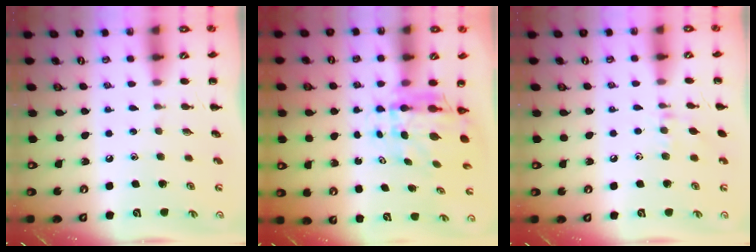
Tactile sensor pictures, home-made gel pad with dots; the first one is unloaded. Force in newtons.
{"total": 5.8, "press": 5.6, "slide": 1.6}
{"total": 7.0, "press": 6.7, "slide": 1.9}